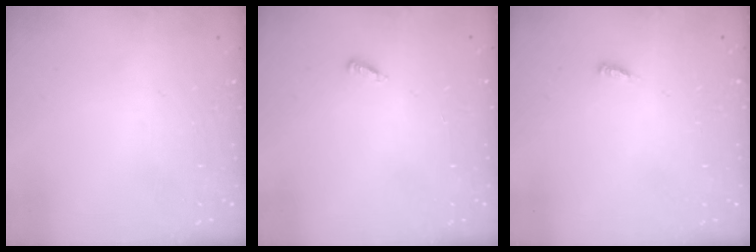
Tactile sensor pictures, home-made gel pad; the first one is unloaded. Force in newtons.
{"total": 3.2, "press": 3.2, "slide": 0.5}
{"total": 2.6, "press": 2.6, "slide": 0.3}